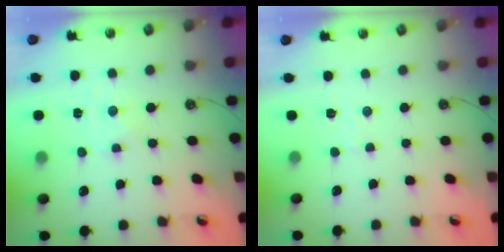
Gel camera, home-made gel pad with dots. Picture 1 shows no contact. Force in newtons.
{"total": 2.0, "press": 2.0, "slide": 0.4}